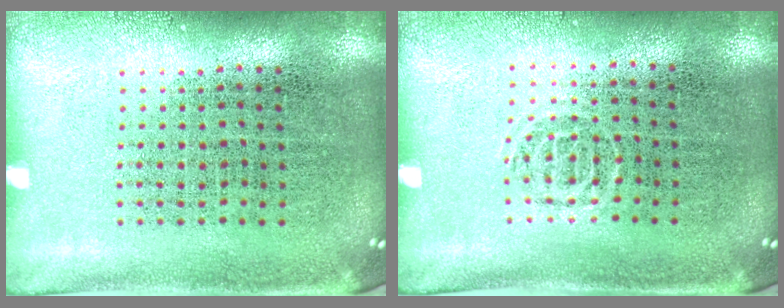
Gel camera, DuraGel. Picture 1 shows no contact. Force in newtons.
{"total": 0.6, "press": 0.5, "slide": 0.4}